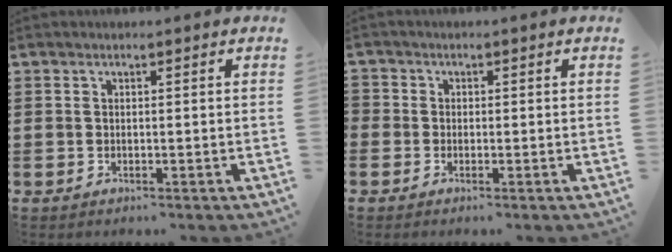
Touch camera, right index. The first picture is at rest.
{"total": 1.0, "force": [-0.4, 0.9, 0.1], "torque": [-0.003, 0.003, -0.008]}